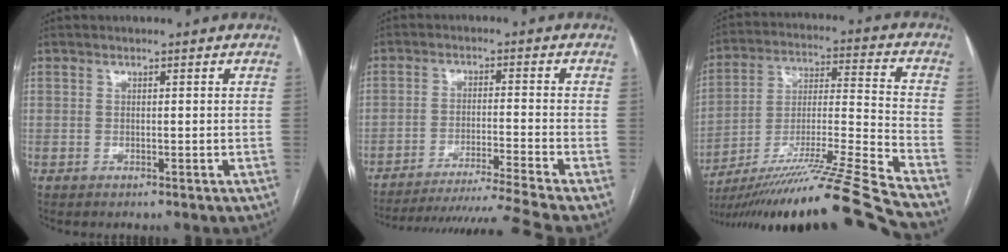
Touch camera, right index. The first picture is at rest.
{"total": 14.8, "force": [-13.1, -4.2, 5.5], "torque": [-0.075, -0.022, -0.206]}
{"total": 24.2, "force": [-20.1, -3.0, 13.0], "torque": [-0.189, -0.026, -0.341]}